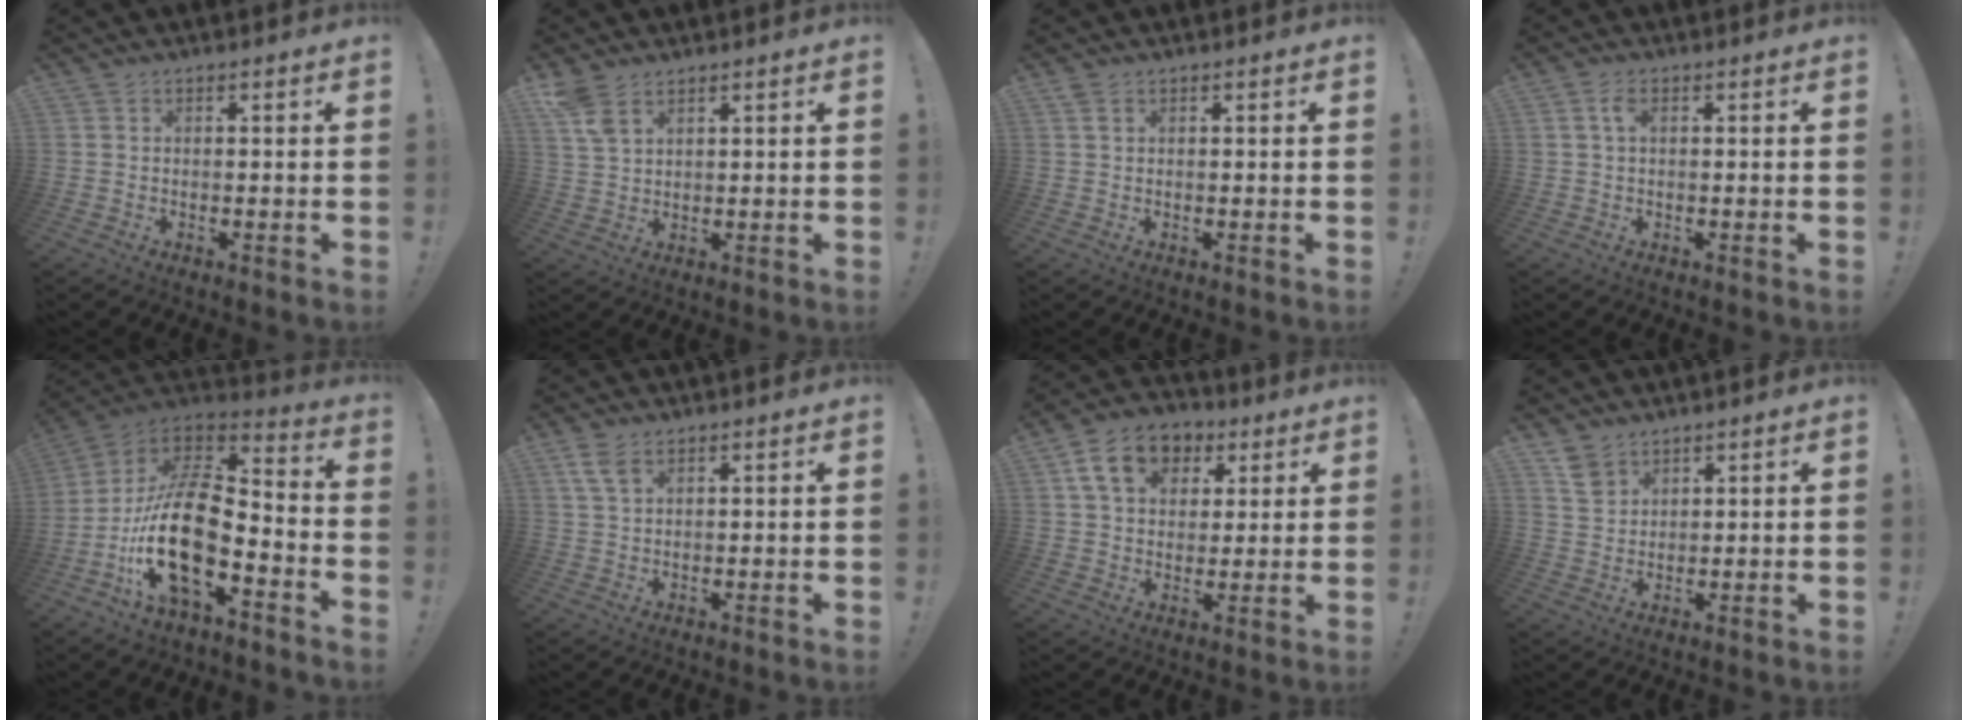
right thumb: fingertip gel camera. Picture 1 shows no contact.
{"total": 6.0, "force": [3.9, 2.8, 3.6], "torque": [-0.062, -0.020, 0.075]}
{"total": 1.4, "force": [0.8, 0.7, 0.9], "torque": [-0.015, -0.002, 0.013]}
{"total": 3.0, "force": [0.9, 1.4, 2.5], "torque": [-0.043, 0.002, 0.012]}
{"total": 21.5, "force": [-6.6, 9.5, 18.2], "torque": [-0.377, 0.024, -0.114]}
{"total": 4.6, "force": [2.6, 2.2, 3.1], "torque": [-0.059, -0.008, 0.049]}
{"total": 13.5, "force": [5.9, 9.9, 7.1], "torque": [-0.111, -0.015, 0.114]}
{"total": 5.3, "force": [3.9, 3.1, 1.7], "torque": [-0.029, -0.017, 0.076]}